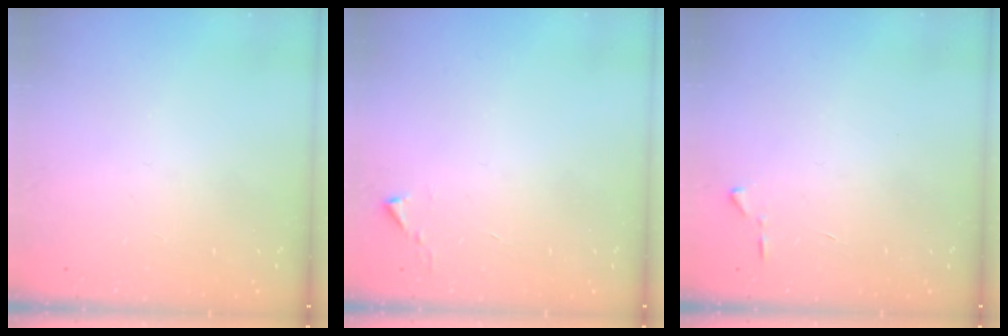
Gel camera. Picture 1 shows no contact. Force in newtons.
{"total": 1.1, "press": 1.1, "slide": 0.1}
{"total": 3.9, "press": 3.9, "slide": 0.5}